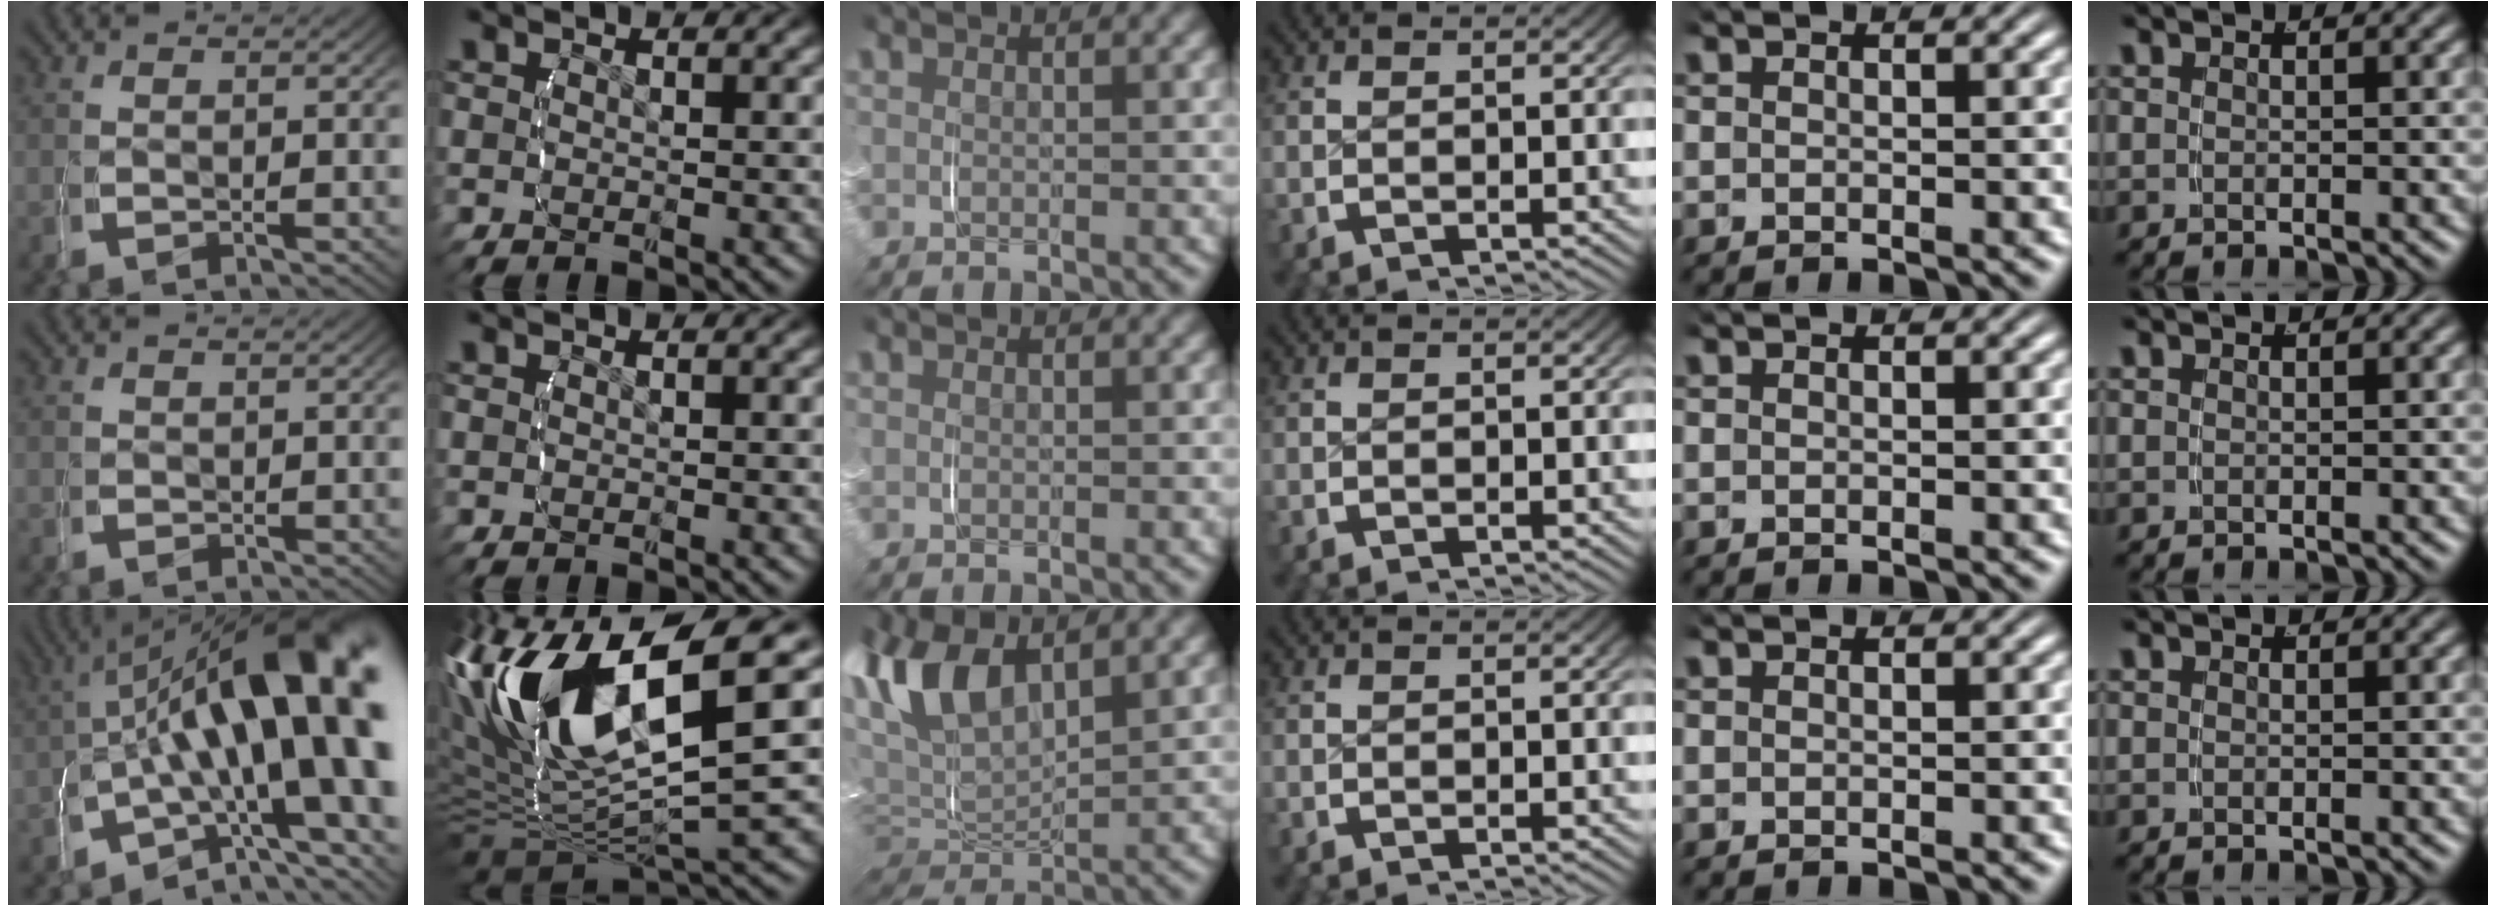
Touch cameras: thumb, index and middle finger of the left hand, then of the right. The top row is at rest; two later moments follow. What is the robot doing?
{"motion": "grasp_and_lifting", "object": "router"}